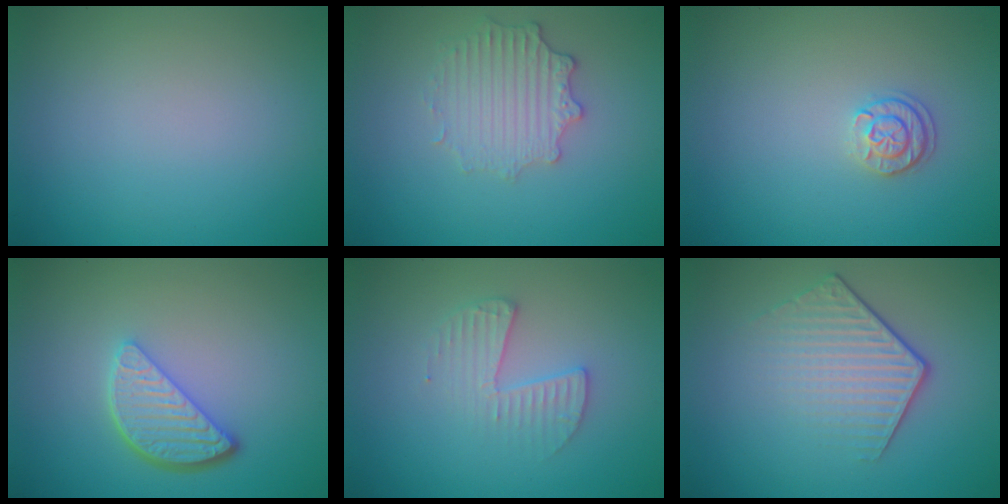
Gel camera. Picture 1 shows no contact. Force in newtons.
{"total": 2.7, "press": 2.6, "slide": 0.8}
{"total": 1.7, "press": 1.6, "slide": 0.7}
{"total": 3.8, "press": 3.1, "slide": 2.2}
{"total": 2.3, "press": 2.3, "slide": 0.3}
{"total": 4.0, "press": 2.8, "slide": 2.9}